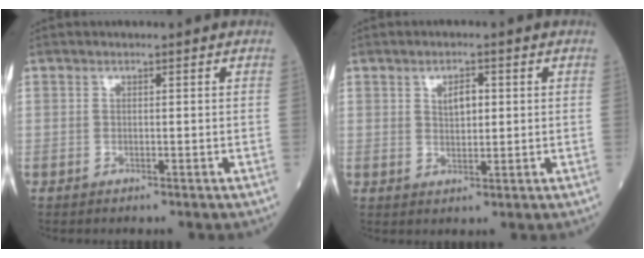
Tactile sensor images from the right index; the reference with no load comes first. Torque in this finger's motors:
{"motor_torque": [-0.08, 0.05, -0.03, 0.01]}